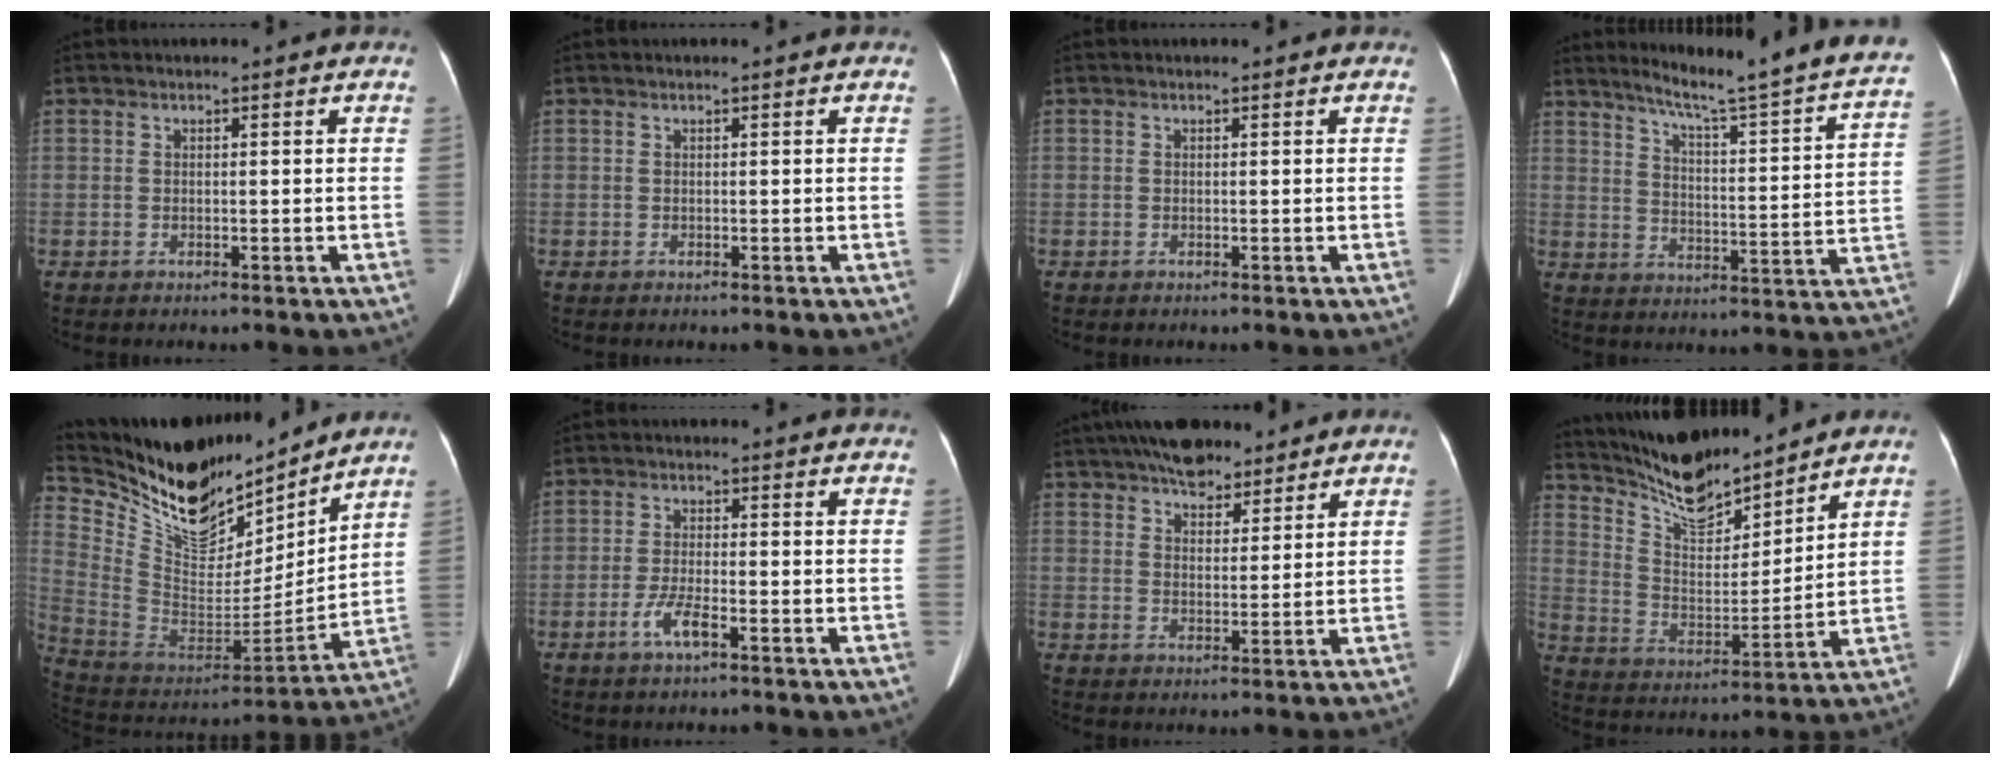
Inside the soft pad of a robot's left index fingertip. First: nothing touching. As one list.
[{"total": 0.0}, {"total": 0.0}, {"total": 23.5, "force": [20.0, -0.3, 12.2], "torque": [-0.175, -0.064, 0.256]}, {"total": 21.7, "force": [18.4, 6.5, 9.6], "torque": [-0.198, -0.017, 0.330]}, {"total": 3.8, "force": [-2.2, 0.5, 3.1], "torque": [-0.070, -0.005, -0.041]}, {"total": 8.8, "force": [7.0, 3.5, 4.0], "torque": [-0.063, 0.018, 0.119]}, {"total": 12.7, "force": [11.7, 2.2, 4.2], "torque": [-0.083, -0.002, 0.224]}]